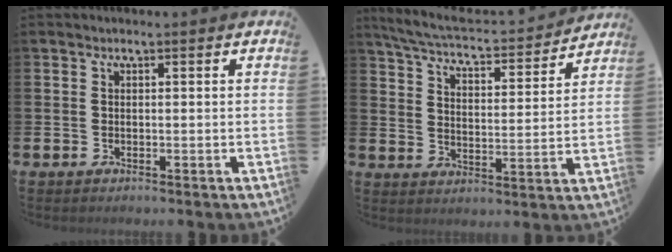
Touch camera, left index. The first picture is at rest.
{"total": 5.2, "force": [4.9, 0.9, 1.5], "torque": [-0.055, -0.041, 0.077]}